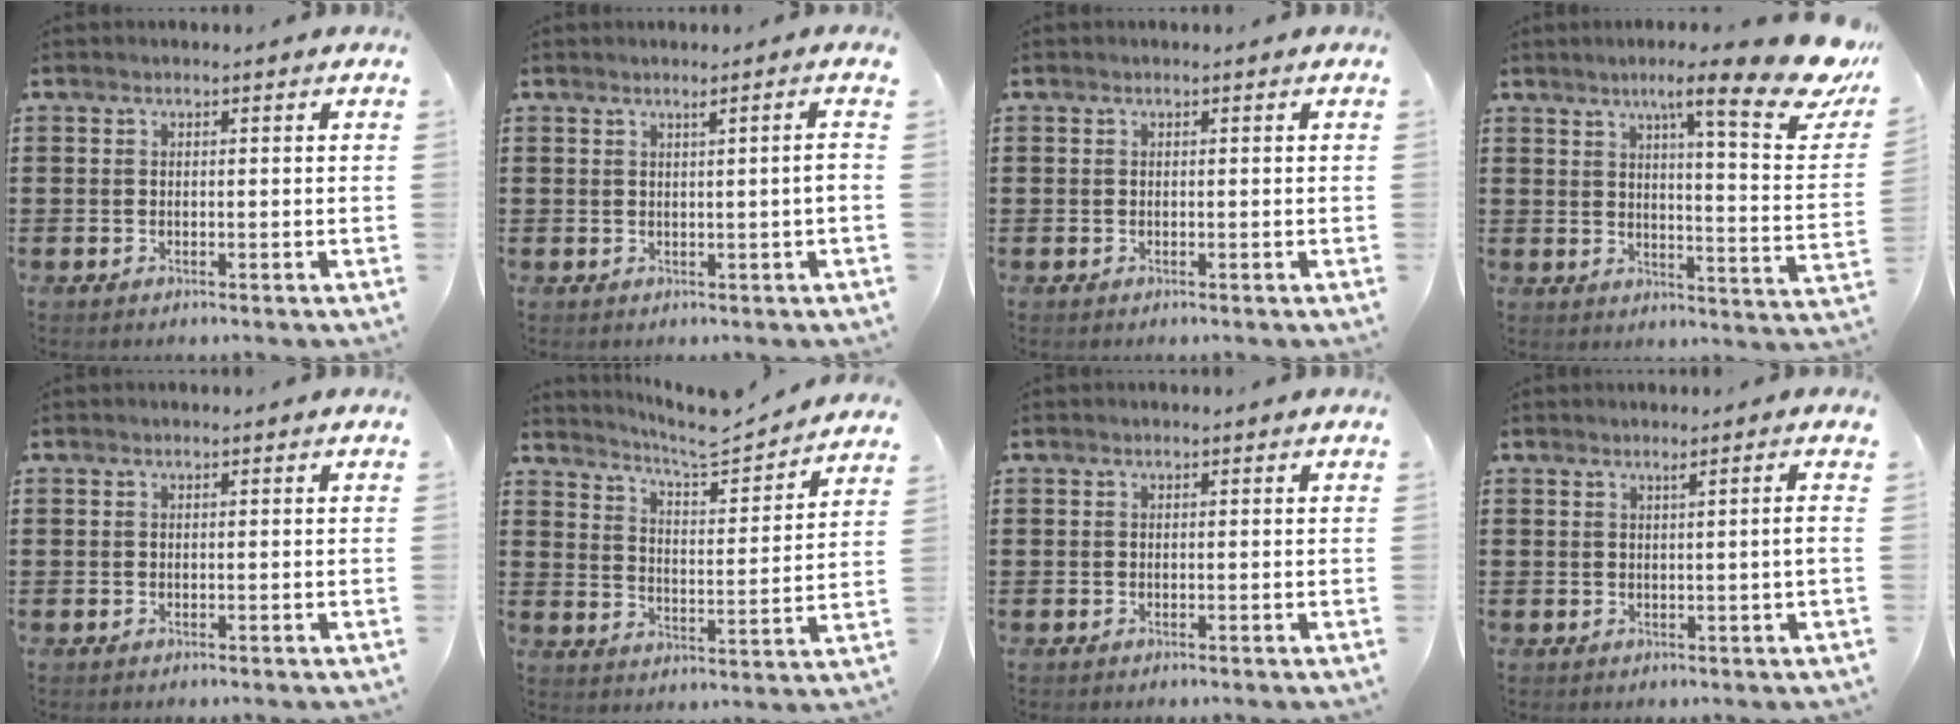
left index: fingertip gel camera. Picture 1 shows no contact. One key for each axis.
{"total": 2.1, "fx": 0.4, "fy": -0.8, "fz": 1.9, "tx": -0.031, "ty": -0.010, "tz": 0.004}
{"total": 0.0}
{"total": 12.5, "fx": 8.5, "fy": 1.1, "fz": 9.1, "tx": -0.142, "ty": -0.045, "tz": 0.127}
{"total": 0.0}
{"total": 5.9, "fx": 5.6, "fy": -0.1, "fz": 1.8, "tx": -0.052, "ty": -0.048, "tz": 0.089}
{"total": 0.0}
{"total": 2.3, "fx": 0.5, "fy": -0.9, "fz": 2.0, "tx": -0.034, "ty": -0.011, "tz": 0.006}